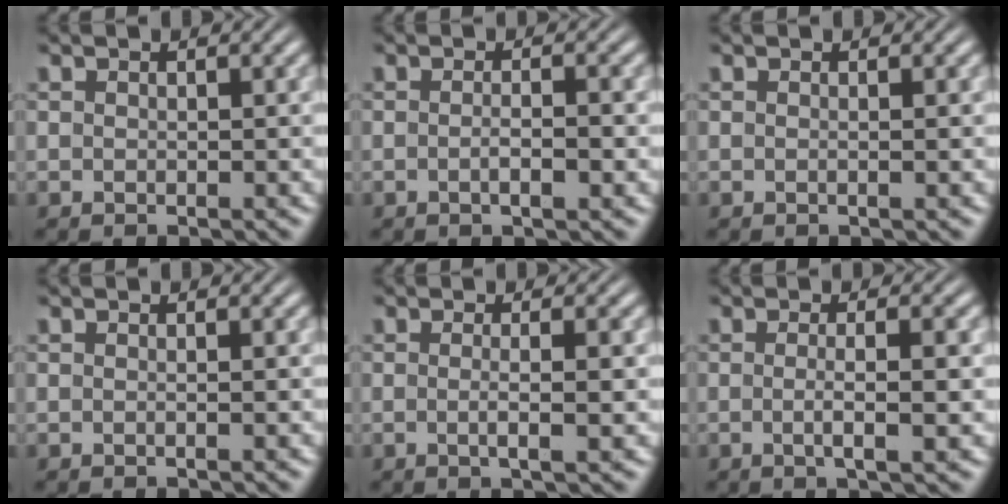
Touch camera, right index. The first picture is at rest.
{"total": 1.6, "force": [-0.8, 0.2, 1.4], "torque": [-0.013, 0.002, -0.017]}
{"total": 0.0}
{"total": 0.0}
{"total": 1.9, "force": [-0.5, -0.3, 1.8], "torque": [-0.028, -0.005, -0.006]}
{"total": 2.3, "force": [-0.6, -0.3, 2.2], "torque": [-0.034, -0.005, -0.007]}